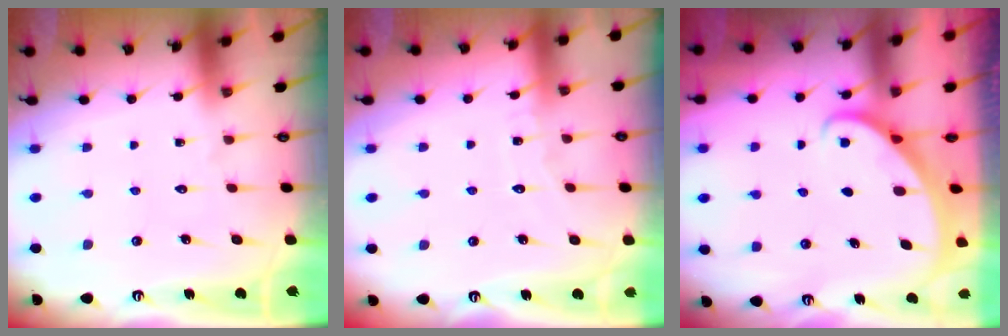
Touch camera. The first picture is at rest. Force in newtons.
{"total": 4.6, "press": 4.6, "slide": 0.5}
{"total": 1.7, "press": 1.7, "slide": 0.1}